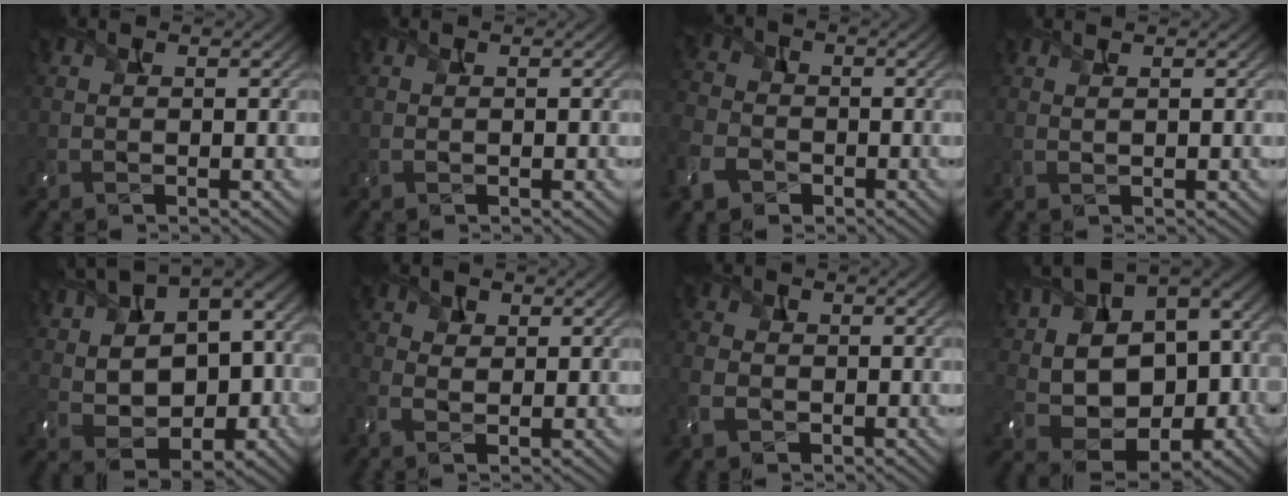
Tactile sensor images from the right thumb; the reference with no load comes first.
{"total": 0.0}
{"total": 7.0, "force": [-3.6, 5.1, 3.2], "torque": [-0.104, -0.016, -0.087]}
{"total": 0.9, "force": [0.7, -0.1, 0.6], "torque": [-0.017, 0.003, 0.010]}
{"total": 13.4, "force": [2.1, 8.8, 10.0], "torque": [-0.191, -0.002, 0.050]}
{"total": 3.1, "force": [0.1, 2.3, 2.1], "torque": [-0.054, 0.001, -0.003]}
{"total": 4.3, "force": [-1.6, 3.2, 2.4], "torque": [-0.072, -0.009, -0.040]}
{"total": 14.9, "force": [1.6, 10.2, 10.7], "torque": [-0.212, -0.013, 0.048]}